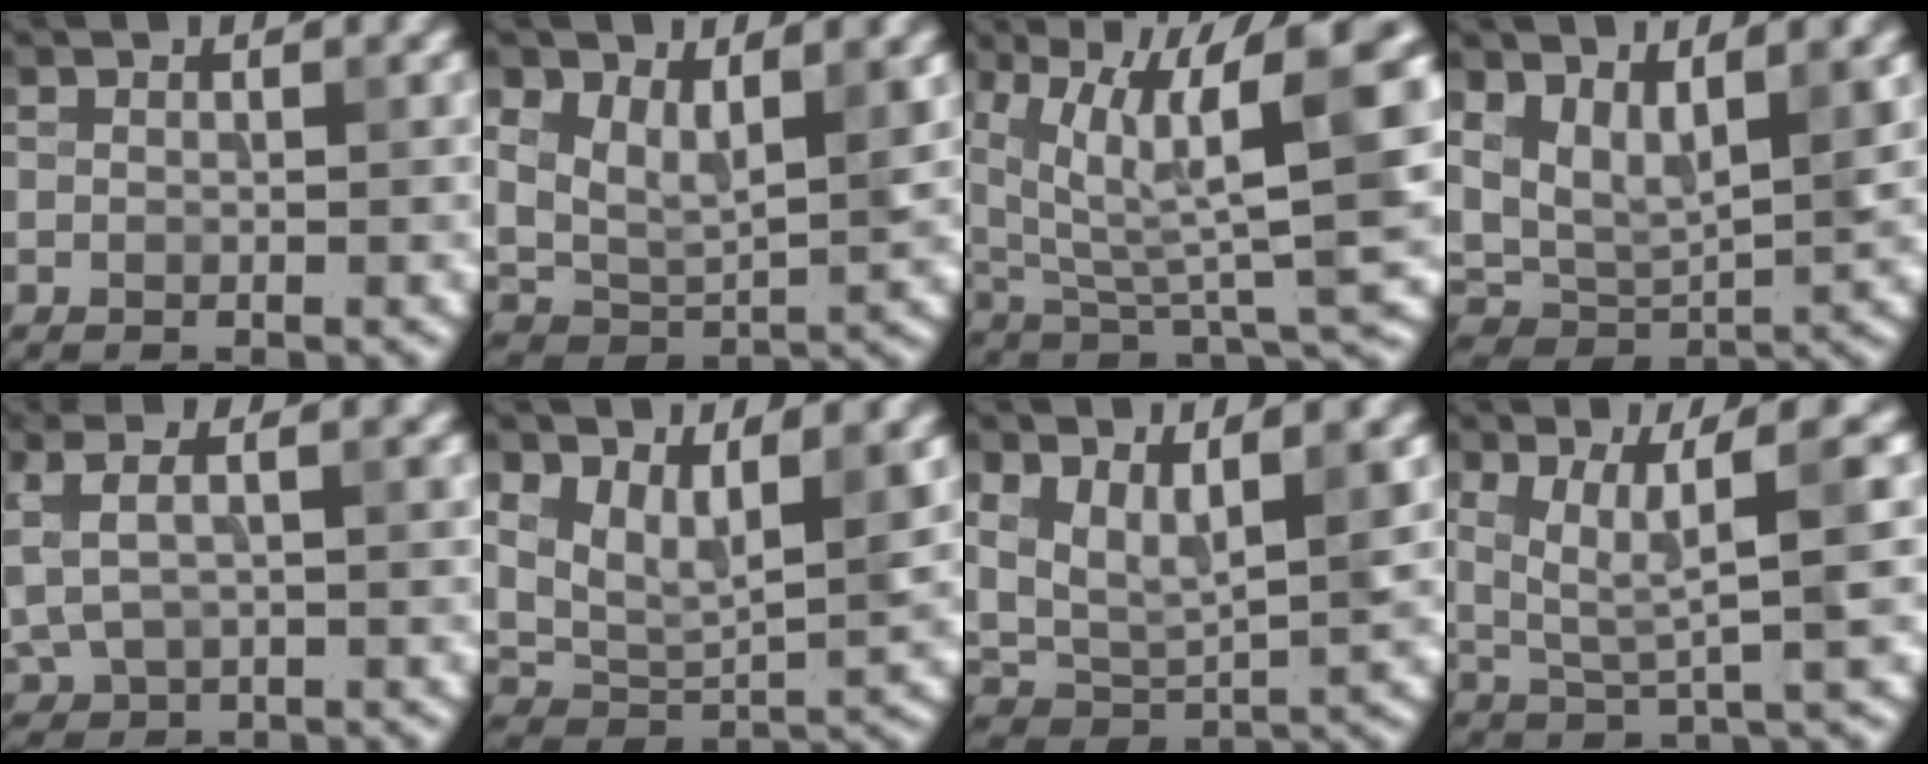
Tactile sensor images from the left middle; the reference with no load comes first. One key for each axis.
{"total": 5.4, "fx": 2.0, "fy": 3.0, "fz": 4.0, "tx": -0.086, "ty": -0.012, "tz": 0.040}
{"total": 11.4, "fx": 5.1, "fy": 3.5, "fz": 9.6, "tx": -0.176, "ty": 0.003, "tz": 0.097}
{"total": 6.6, "fx": 2.4, "fy": 3.5, "fz": 5.0, "tx": -0.108, "ty": -0.012, "tz": 0.045}
{"total": 6.1, "fx": 2.2, "fy": 3.3, "fz": 4.6, "tx": -0.123, "ty": 0.017, "tz": 0.050}
{"total": 6.1, "fx": 2.9, "fy": 2.9, "fz": 4.5, "tx": -0.096, "ty": -0.013, "tz": 0.057}
{"total": 5.4, "fx": 2.2, "fy": 2.3, "fz": 4.3, "tx": -0.099, "ty": -0.010, "tz": 0.046}
{"total": 5.3, "fx": 1.5, "fy": 0.6, "fz": 5.1, "tx": -0.100, "ty": -0.005, "tz": 0.035}